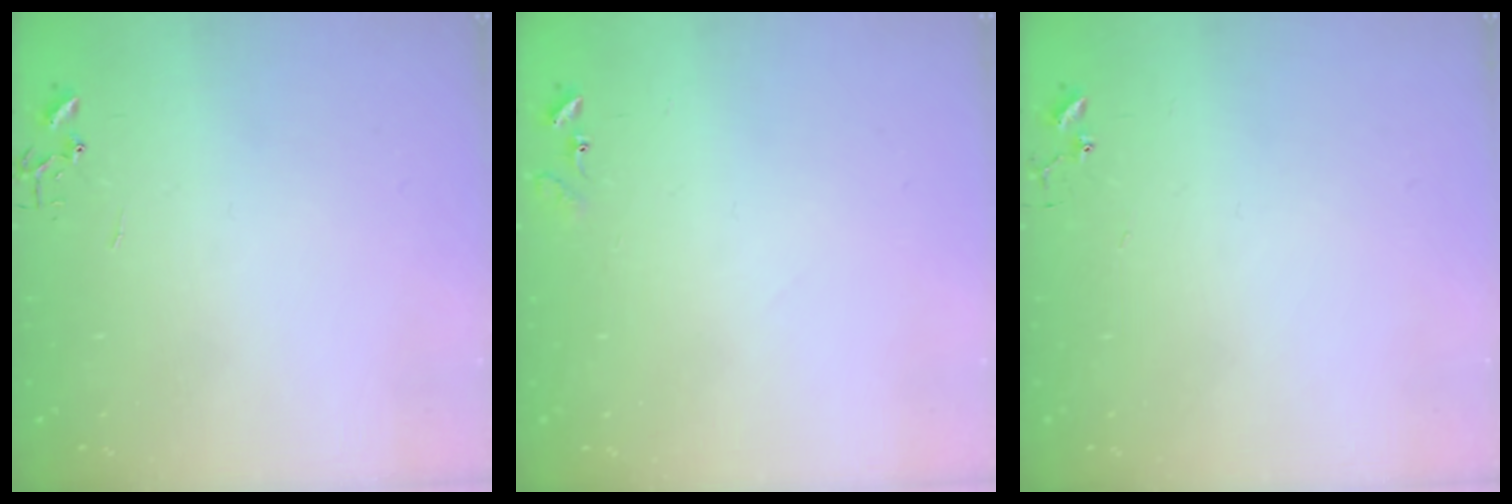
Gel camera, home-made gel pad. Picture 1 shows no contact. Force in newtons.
{"total": 7.7, "press": 7.6, "slide": 0.6}
{"total": 3.5, "press": 3.4, "slide": 0.4}